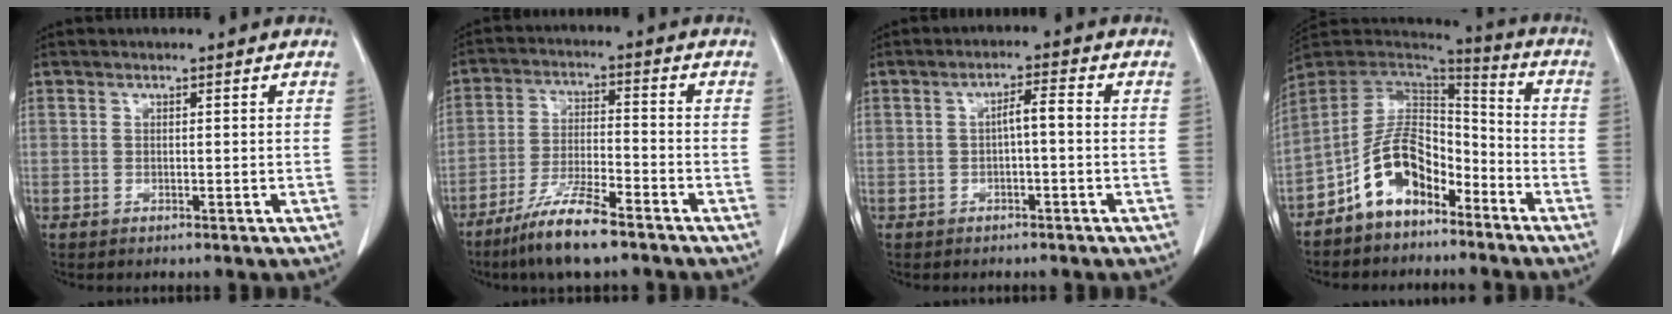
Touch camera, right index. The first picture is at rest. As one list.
[{"total": 9.5, "force": [-6.8, 1.0, 6.6], "torque": [-0.129, -0.020, -0.126]}, {"total": 2.9, "force": [-0.3, 0.5, 2.9], "torque": [-0.045, 0.014, -0.002]}, {"total": 10.9, "force": [-6.4, 6.0, 6.6], "torque": [-0.125, 0.030, -0.119]}]